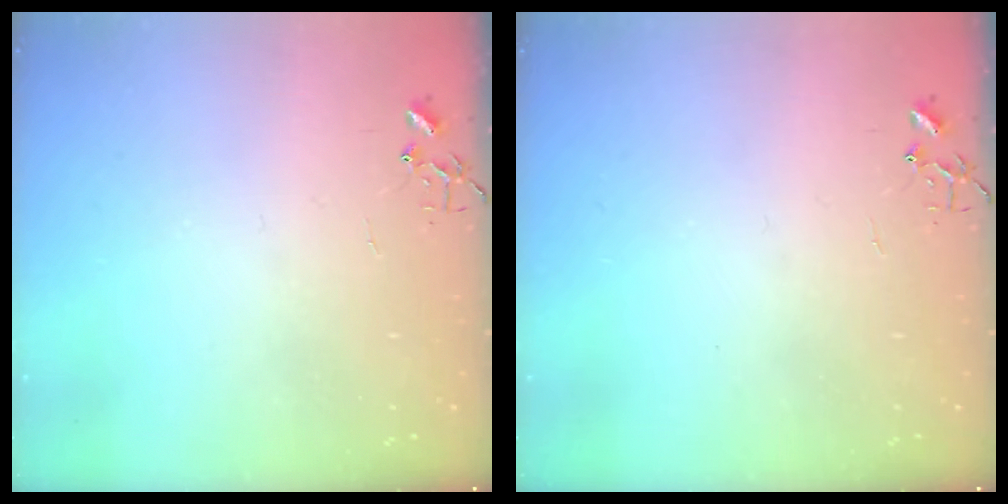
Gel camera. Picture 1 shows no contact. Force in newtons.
{"total": 0.0}